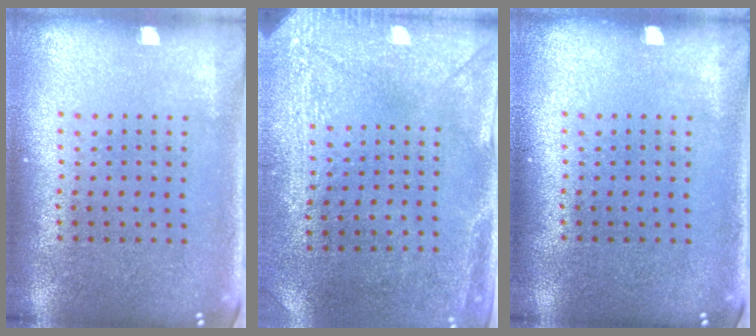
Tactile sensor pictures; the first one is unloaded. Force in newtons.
{"total": 3.1, "press": 2.4, "slide": 2.0}
{"total": 0.0}